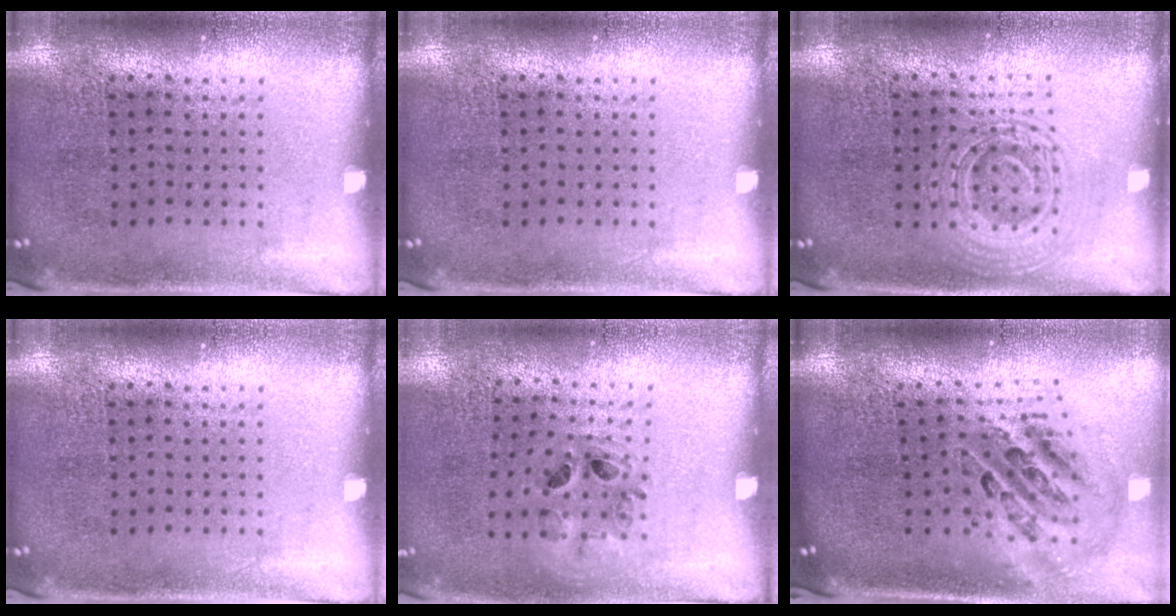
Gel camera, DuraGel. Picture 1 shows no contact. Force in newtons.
{"total": 0.0}
{"total": 3.0, "press": 2.9, "slide": 0.5}
{"total": 0.0}
{"total": 0.9, "press": 0.9, "slide": 0.3}
{"total": 1.6, "press": 1.4, "slide": 0.8}